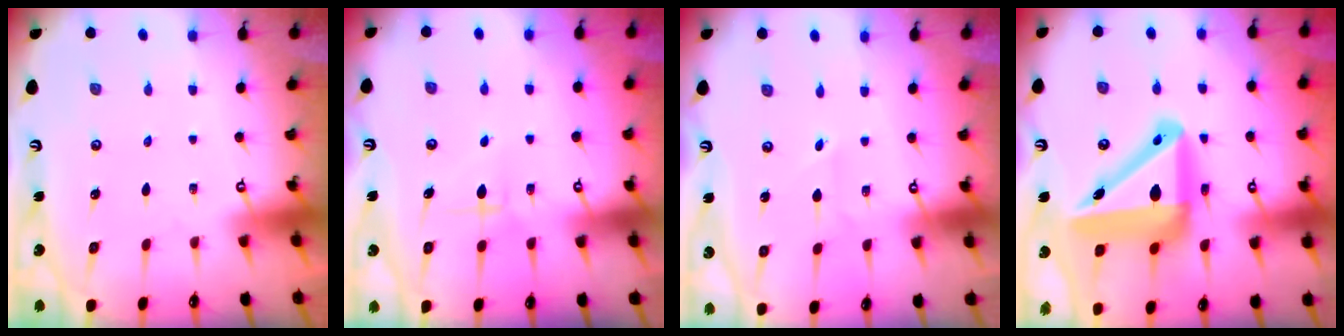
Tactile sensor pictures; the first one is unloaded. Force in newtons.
{"total": 7.1, "press": 7.1, "slide": 0.2}
{"total": 2.4, "press": 2.4, "slide": 0.2}
{"total": 19.0, "press": 18.7, "slide": 3.8}